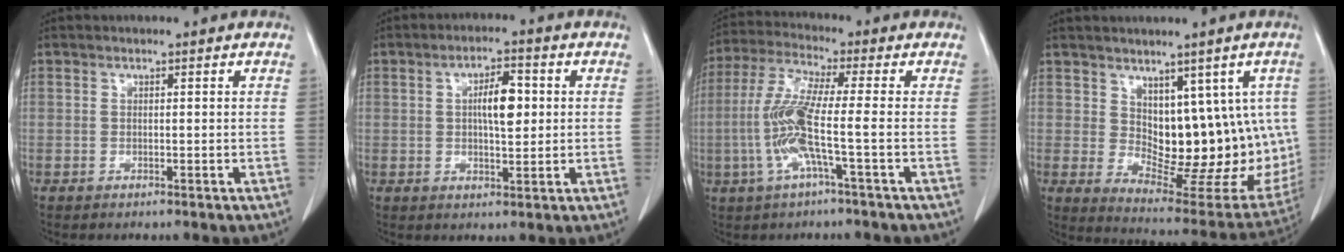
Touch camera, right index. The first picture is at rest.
{"total": 5.9, "force": [0.9, 1.9, 5.5], "torque": [-0.095, 0.007, 0.015]}
{"total": 9.6, "force": [-1.9, 0.0, 9.5], "torque": [-0.206, 0.002, -0.046]}
{"total": 14.8, "force": [2.2, 8.1, 12.2], "torque": [-0.139, 0.000, 0.055]}